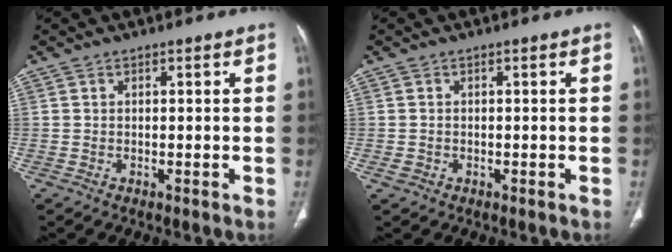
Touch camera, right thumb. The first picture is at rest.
{"total": 1.2, "force": [-0.3, 1.0, 0.5], "torque": [-0.012, 0.005, -0.003]}